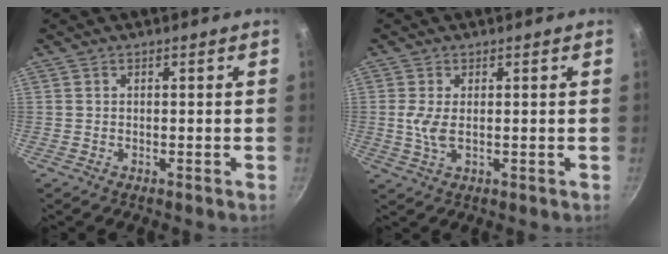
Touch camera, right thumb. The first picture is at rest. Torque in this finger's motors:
{"motor_torque": [-0.44, 0.50, 0.31, -0.07, 0.04]}